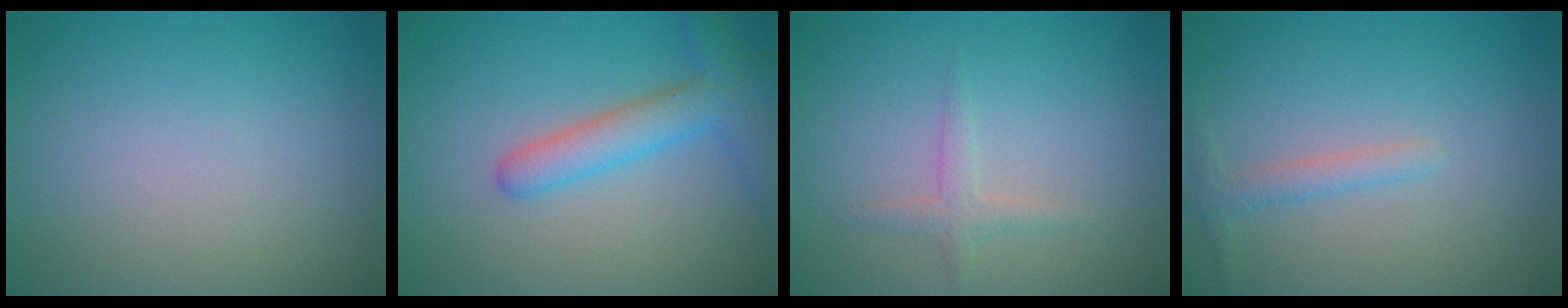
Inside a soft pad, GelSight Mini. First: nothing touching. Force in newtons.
{"total": 4.0, "press": 4.0, "slide": 0.2}
{"total": 1.5, "press": 1.5, "slide": 0.1}
{"total": 1.5, "press": 1.5, "slide": 0.0}